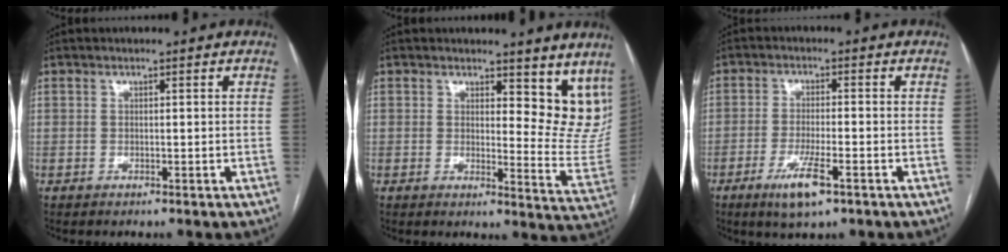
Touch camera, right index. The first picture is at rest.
{"total": 10.9, "force": [8.9, 4.2, 4.6], "torque": [-0.028, -0.036, 0.086]}
{"total": 6.4, "force": [-3.5, 0.8, 5.3], "torque": [-0.106, -0.012, -0.055]}